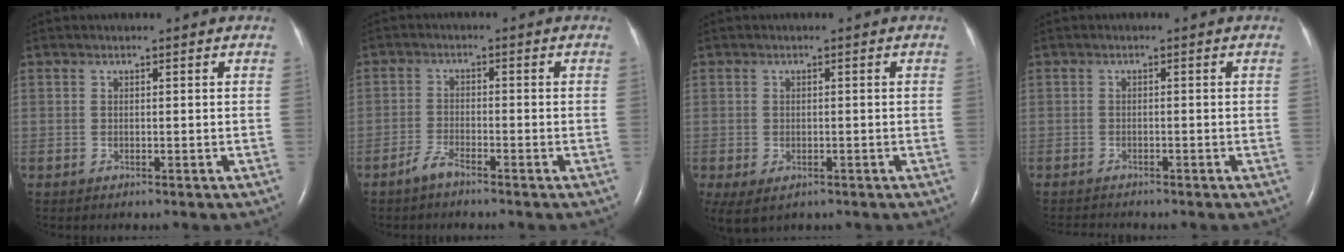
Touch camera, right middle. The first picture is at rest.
{"total": 2.6, "force": [-2.2, 0.3, 1.2], "torque": [-0.033, -0.003, -0.046]}
{"total": 5.2, "force": [-2.6, 3.2, 3.1], "torque": [-0.066, -0.010, -0.036]}
{"total": 2.2, "force": [-2.2, 0.2, 0.3], "torque": [-0.007, -0.010, -0.034]}